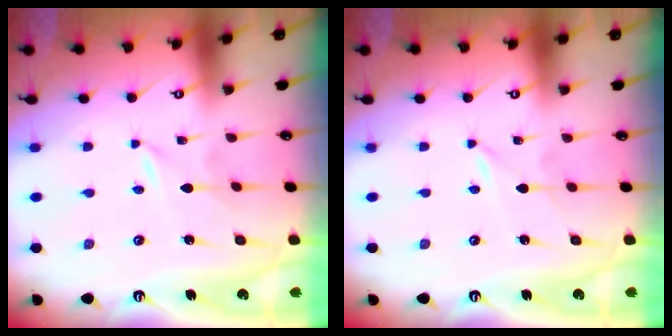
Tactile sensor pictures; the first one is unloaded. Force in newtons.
{"total": 0.0}